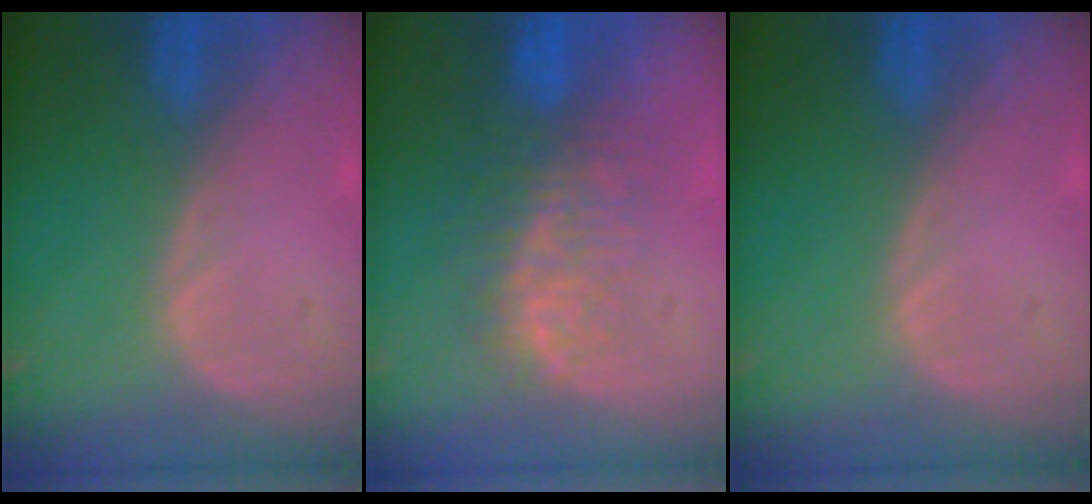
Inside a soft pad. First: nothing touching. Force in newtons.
{"total": 8.3, "press": 7.6, "slide": 3.4}
{"total": 0.0}